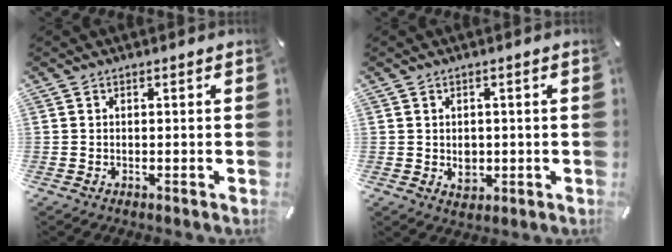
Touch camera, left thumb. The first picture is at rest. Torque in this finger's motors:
{"motor_torque": [0.07, 0.82, 0.35, -0.22, 0.09]}